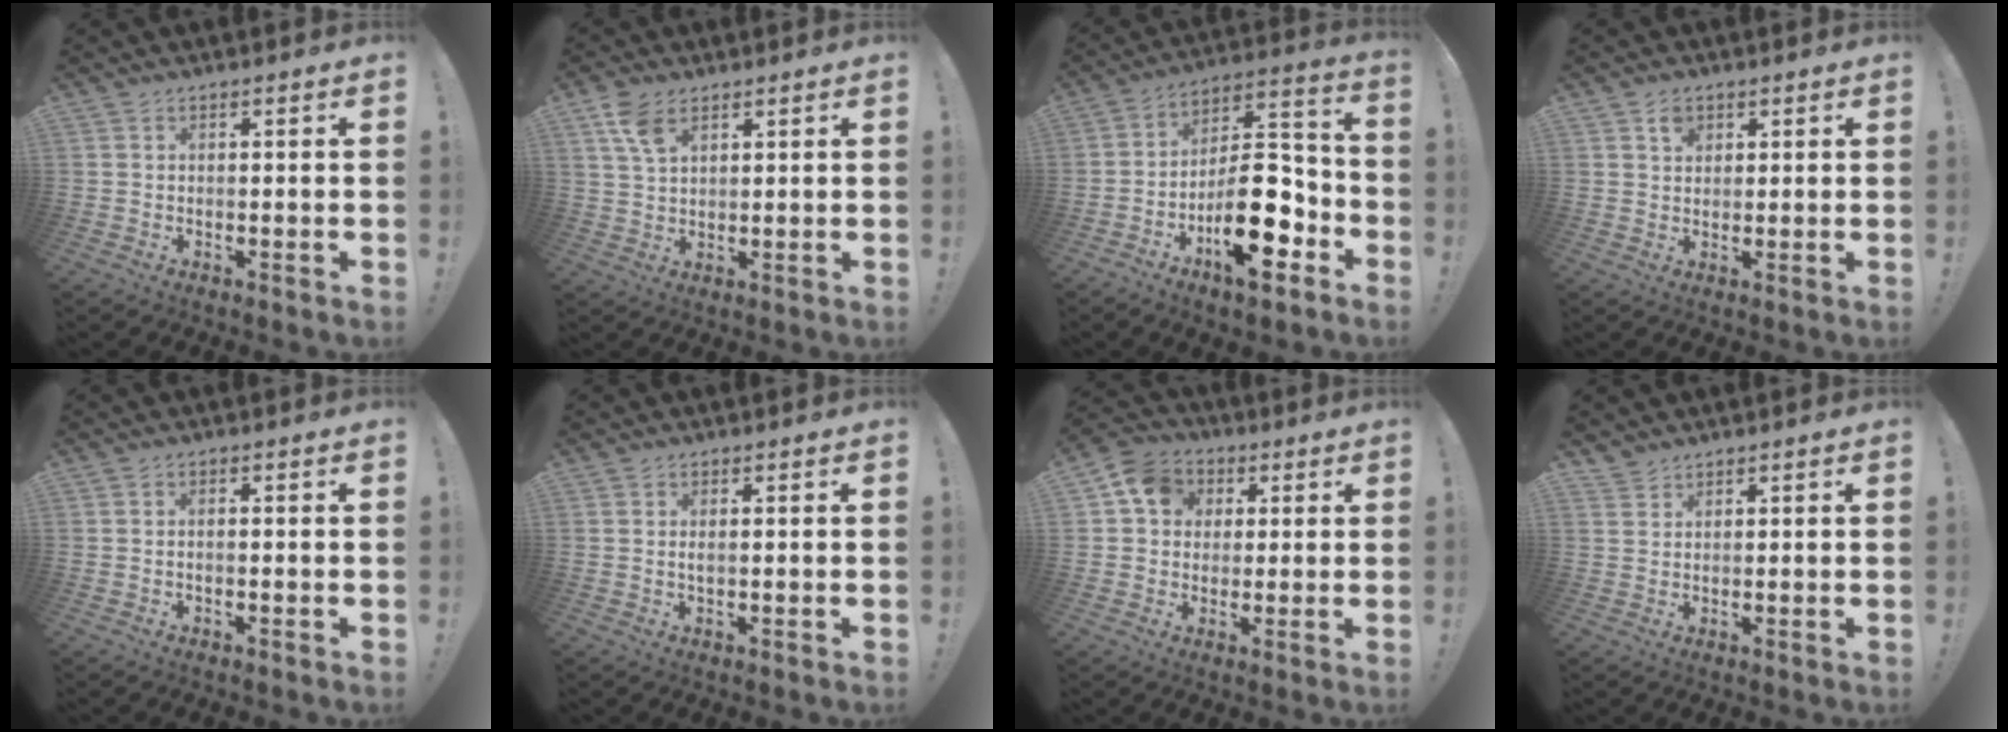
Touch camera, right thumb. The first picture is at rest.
{"total": 7.0, "force": [4.1, 3.5, 4.5], "torque": [-0.078, -0.016, 0.077]}
{"total": 19.9, "force": [-8.5, 8.9, 15.7], "torque": [-0.249, 0.056, -0.129]}
{"total": 3.3, "force": [1.8, 2.5, 1.2], "torque": [-0.004, -0.007, 0.029]}
{"total": 0.9, "force": [-0.6, 0.1, 0.7], "torque": [-0.015, 0.003, -0.009]}
{"total": 1.0, "force": [-0.1, -0.2, 1.0], "torque": [-0.020, 0.001, -0.002]}
{"total": 10.1, "force": [3.0, 8.6, 4.4], "torque": [-0.061, 0.000, 0.059]}
{"total": 2.3, "force": [2.1, 0.9, 0.1], "torque": [-0.001, -0.011, 0.041]}